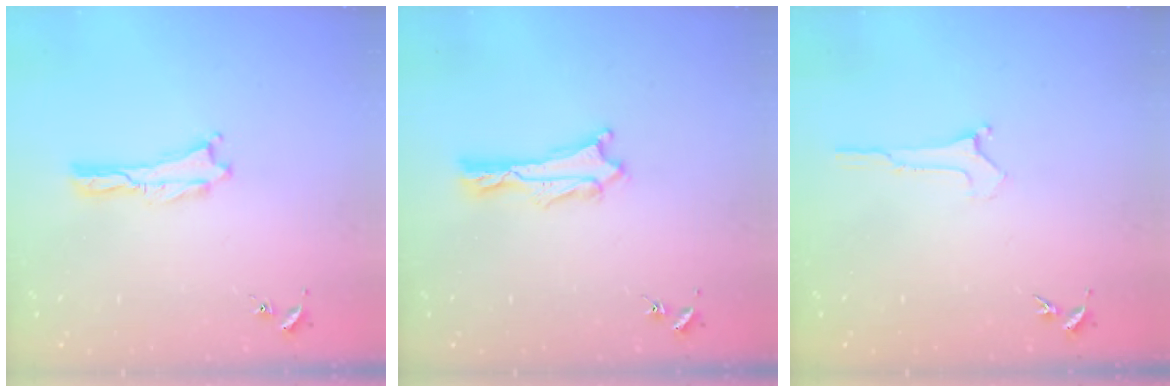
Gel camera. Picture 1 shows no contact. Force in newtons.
{"total": 0.9, "press": 0.9, "slide": 0.2}
{"total": 0.0}